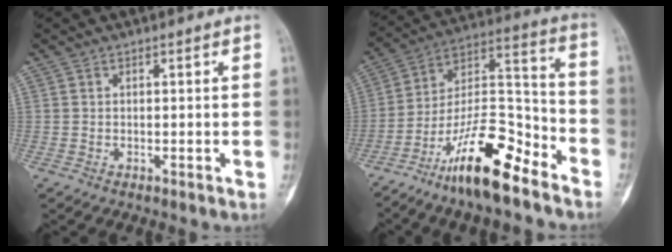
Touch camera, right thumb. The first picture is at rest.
{"total": 18.3, "force": [-12.2, 5.4, 12.6], "torque": [-0.212, 0.094, -0.215]}